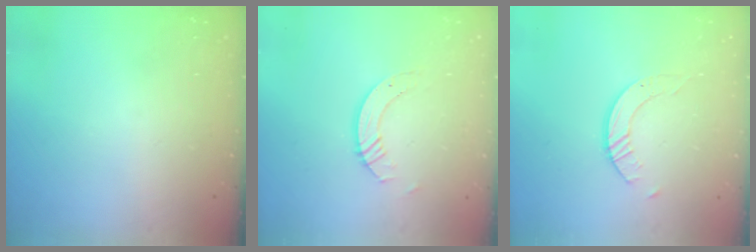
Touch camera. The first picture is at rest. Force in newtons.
{"total": 4.3, "press": 4.2, "slide": 0.3}
{"total": 2.6, "press": 2.5, "slide": 0.3}